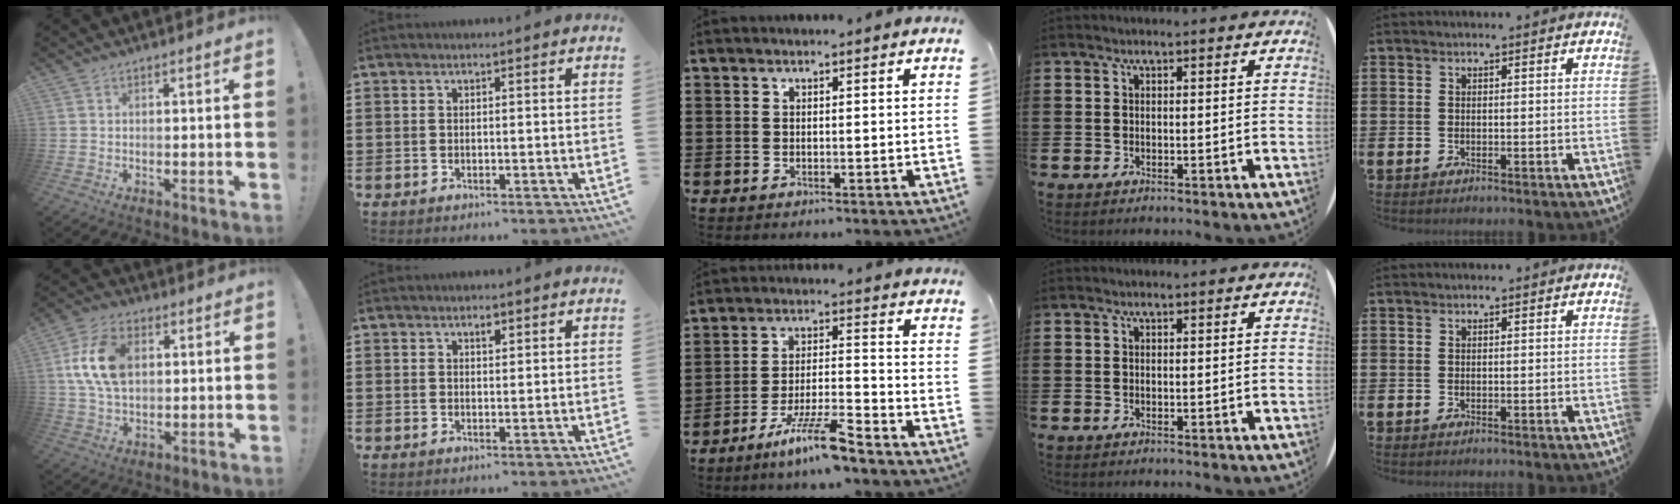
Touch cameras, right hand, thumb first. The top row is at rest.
{"thumb": {"total": 14.7, "force": [3.2, 9.7, 10.7], "torque": [-0.198, 0.006, 0.060]}, "index": {"total": 1.3, "force": [0.7, 0.6, 0.8], "torque": [-0.019, 0.004, 0.013]}, "middle": {"total": 8.5, "force": [-6.4, 0.7, 5.5], "torque": [-0.112, -0.004, -0.122]}}